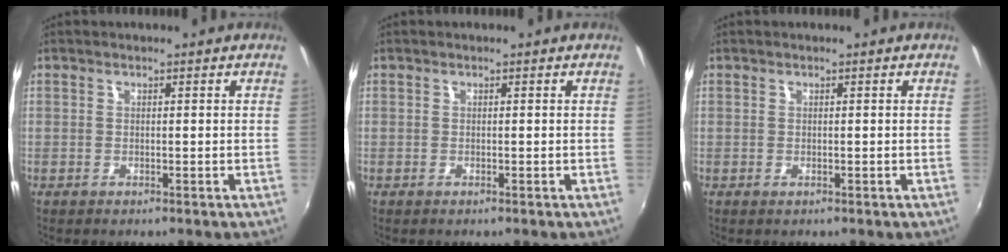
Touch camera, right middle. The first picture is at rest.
{"total": 0.0}
{"total": 0.0}